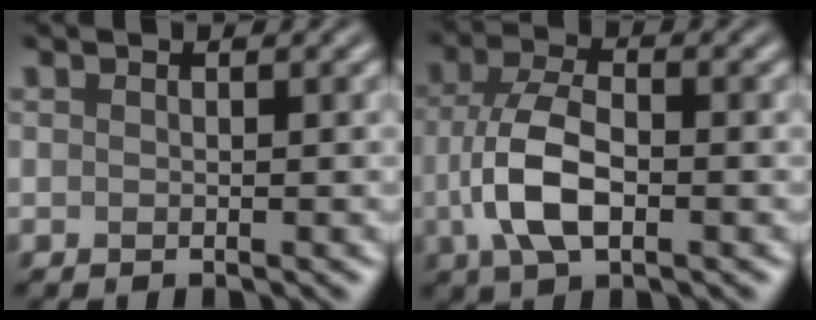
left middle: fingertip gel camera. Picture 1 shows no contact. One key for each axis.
{"total": 5.9, "fx": -1.2, "fy": 3.1, "fz": 4.9, "tx": -0.111, "ty": 0.003, "tz": -0.027}